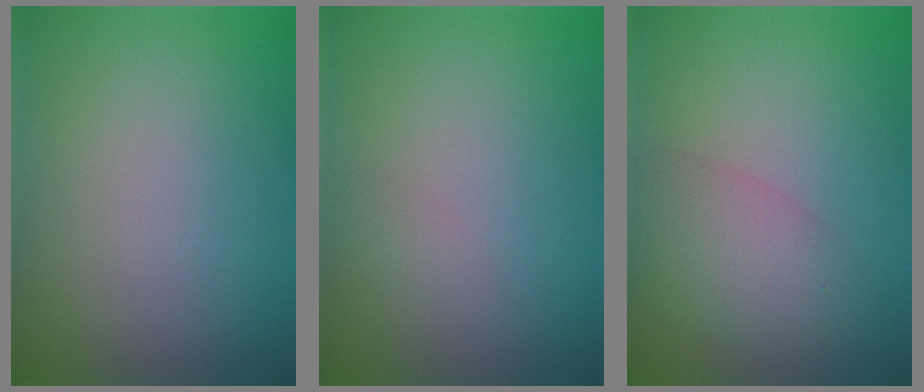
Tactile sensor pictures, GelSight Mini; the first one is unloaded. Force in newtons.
{"total": 0.6, "press": 0.6, "slide": 0.0}
{"total": 3.3, "press": 3.3, "slide": 0.4}